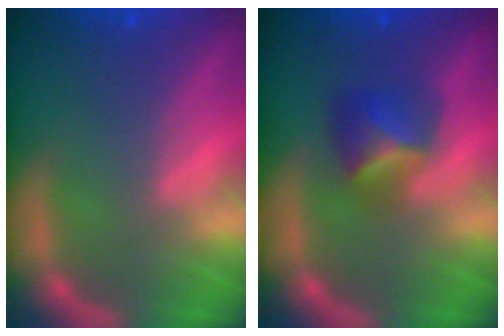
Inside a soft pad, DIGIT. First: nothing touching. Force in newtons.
{"total": 3.4}